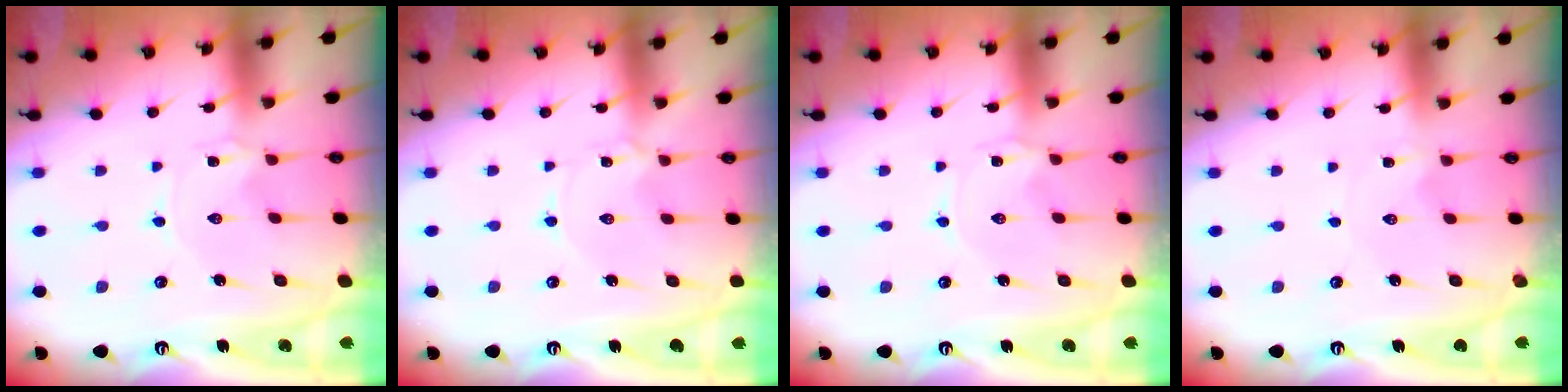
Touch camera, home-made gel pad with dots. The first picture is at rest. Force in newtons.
{"total": 0.0}
{"total": 0.0}
{"total": 0.0}